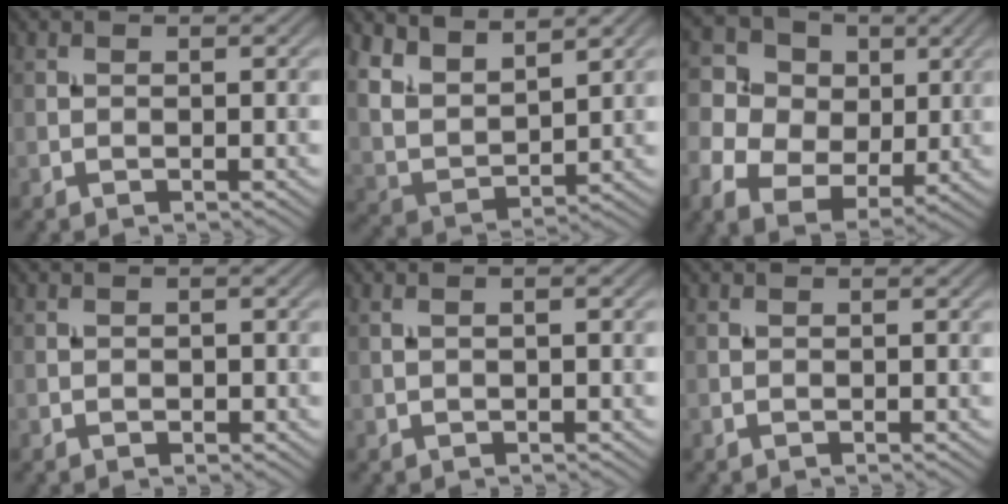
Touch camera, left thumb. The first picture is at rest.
{"total": 9.3, "force": [6.3, 3.5, 5.9], "torque": [-0.134, 0.000, 0.115]}
{"total": 10.5, "force": [1.5, 8.8, 5.5], "torque": [-0.172, 0.014, 0.023]}
{"total": 0.6, "force": [-0.2, 0.4, 0.3], "torque": [-0.001, -0.001, -0.003]}
{"total": 1.4, "force": [0.3, 0.2, 1.3], "torque": [-0.020, -0.006, 0.002]}
{"total": 0.0}